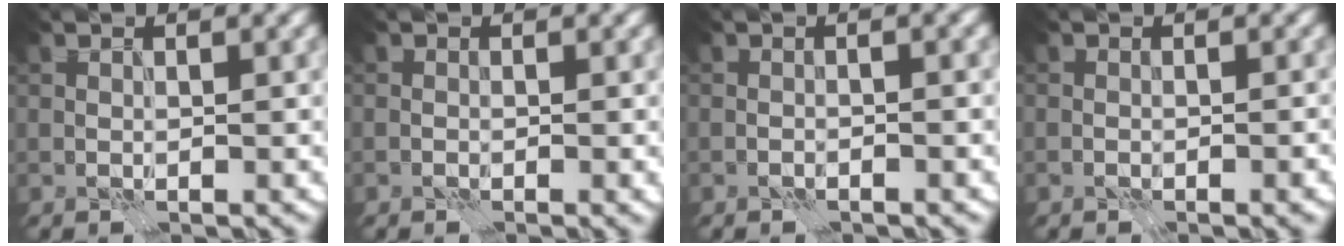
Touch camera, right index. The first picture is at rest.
{"total": 0.0}
{"total": 2.1, "force": [0.1, 0.8, 1.9], "torque": [-0.008, 0.002, -0.014]}
{"total": 1.0, "force": [-0.5, 0.3, 0.8], "torque": [-0.005, 0.002, -0.008]}